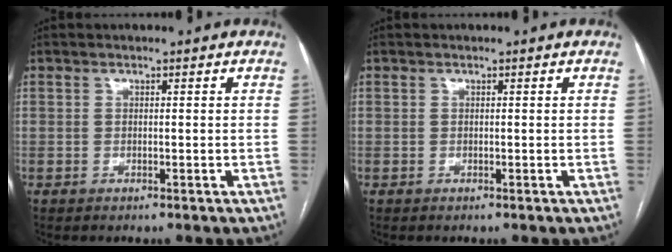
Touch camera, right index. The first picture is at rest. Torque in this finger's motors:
{"motor_torque": [0.08, 0.01, 0.00, 0.00]}